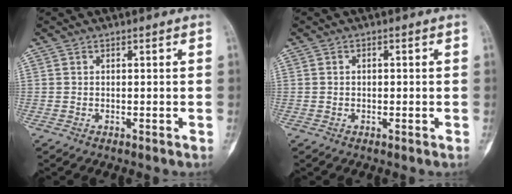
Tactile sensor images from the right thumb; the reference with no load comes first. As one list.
[{"total": 0.7, "force": [0.0, 0.5, 0.5], "torque": [-0.010, 0.003, 0.001]}]